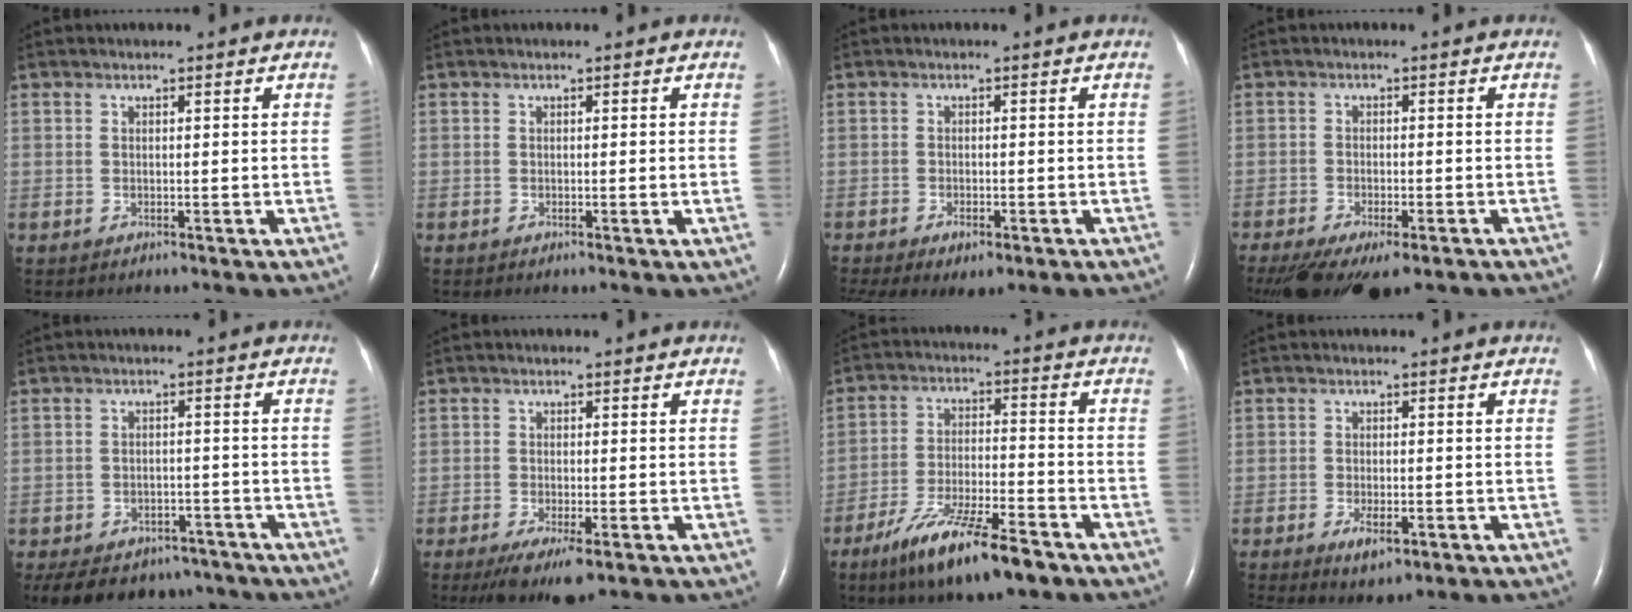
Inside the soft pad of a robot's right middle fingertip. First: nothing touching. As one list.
[{"total": 0.9, "force": [-0.2, -0.2, 0.8], "torque": [-0.012, -0.001, -0.003]}, {"total": 6.2, "force": [-3.9, 2.2, 4.4], "torque": [-0.069, -0.016, -0.058]}, {"total": 14.0, "force": [-9.9, 4.6, 8.8], "torque": [-0.177, -0.031, -0.148]}, {"total": 14.3, "force": [-11.0, 7.8, 4.8], "torque": [-0.103, 0.002, -0.135]}, {"total": 5.9, "force": [-3.6, 1.0, 4.5], "torque": [-0.081, -0.018, -0.057]}, {"total": 12.9, "force": [-8.8, 2.1, 9.1], "torque": [-0.167, -0.023, -0.153]}, {"total": 4.1, "force": [-2.1, 1.2, 3.3], "torque": [-0.061, -0.006, -0.027]}]